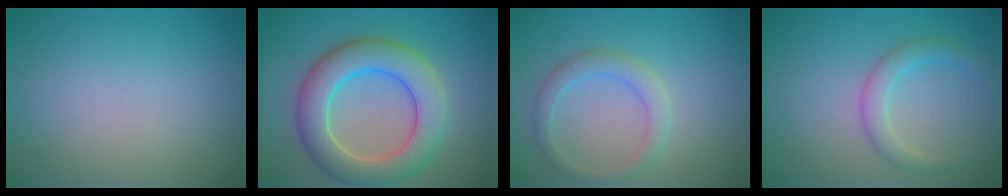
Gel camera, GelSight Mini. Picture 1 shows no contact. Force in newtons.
{"total": 7.5, "press": 7.5, "slide": 0.4}
{"total": 2.5, "press": 2.5, "slide": 0.1}
{"total": 2.4, "press": 2.4, "slide": 0.1}